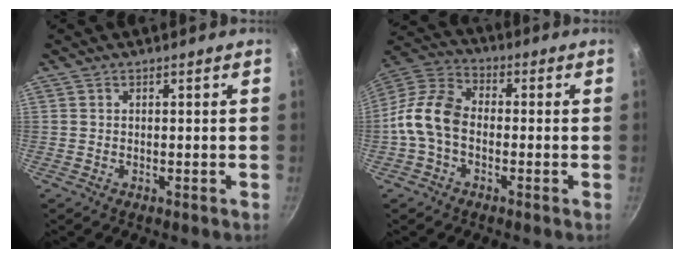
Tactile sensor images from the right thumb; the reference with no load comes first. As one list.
[{"total": 10.6, "force": [-2.0, 7.2, 7.6], "torque": [-0.138, 0.036, -0.061]}]